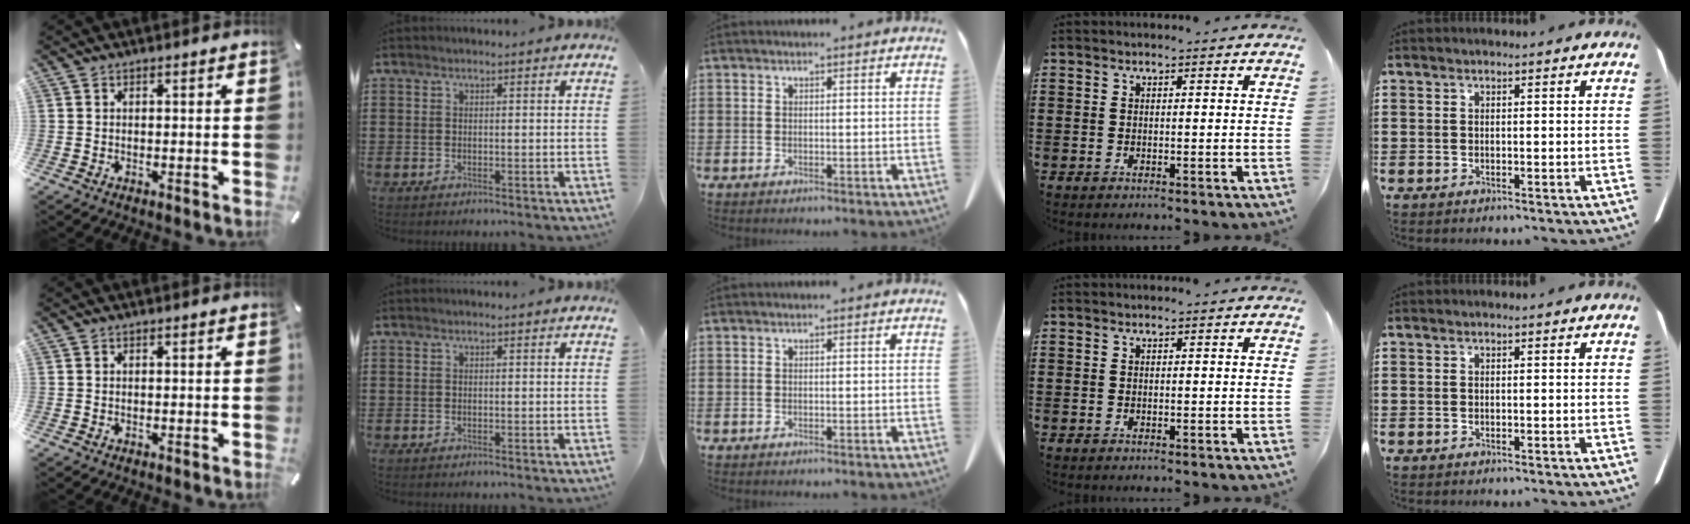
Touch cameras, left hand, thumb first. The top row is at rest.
{}